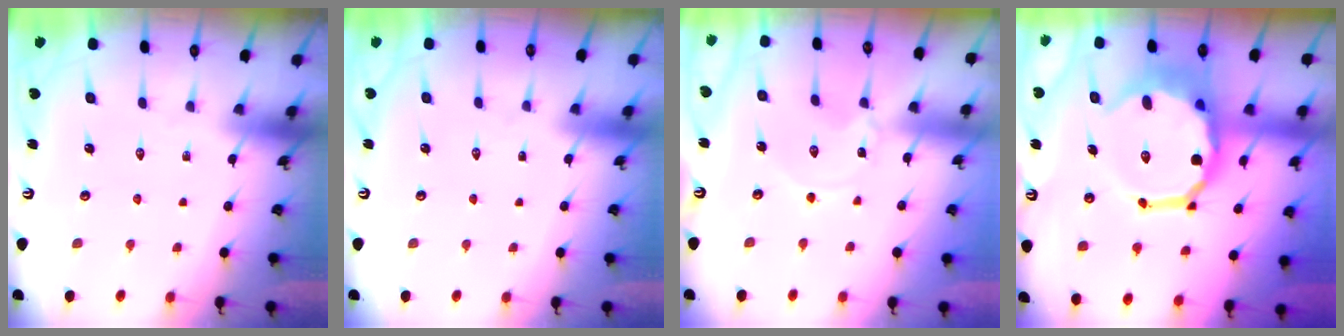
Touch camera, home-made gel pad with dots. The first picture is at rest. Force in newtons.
{"total": 1.6, "press": 1.6, "slide": 0.1}
{"total": 0.0}
{"total": 14.2, "press": 13.7, "slide": 3.6}